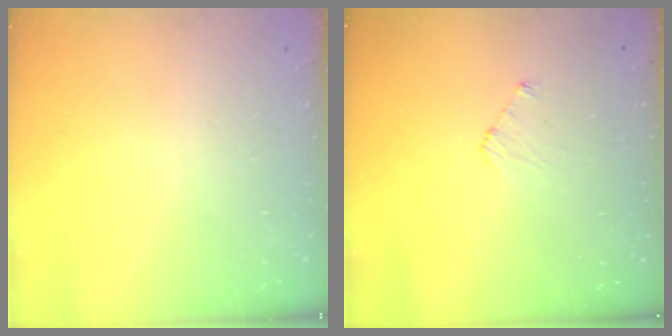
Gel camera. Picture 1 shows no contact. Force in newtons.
{"total": 3.8, "press": 3.8, "slide": 0.3}